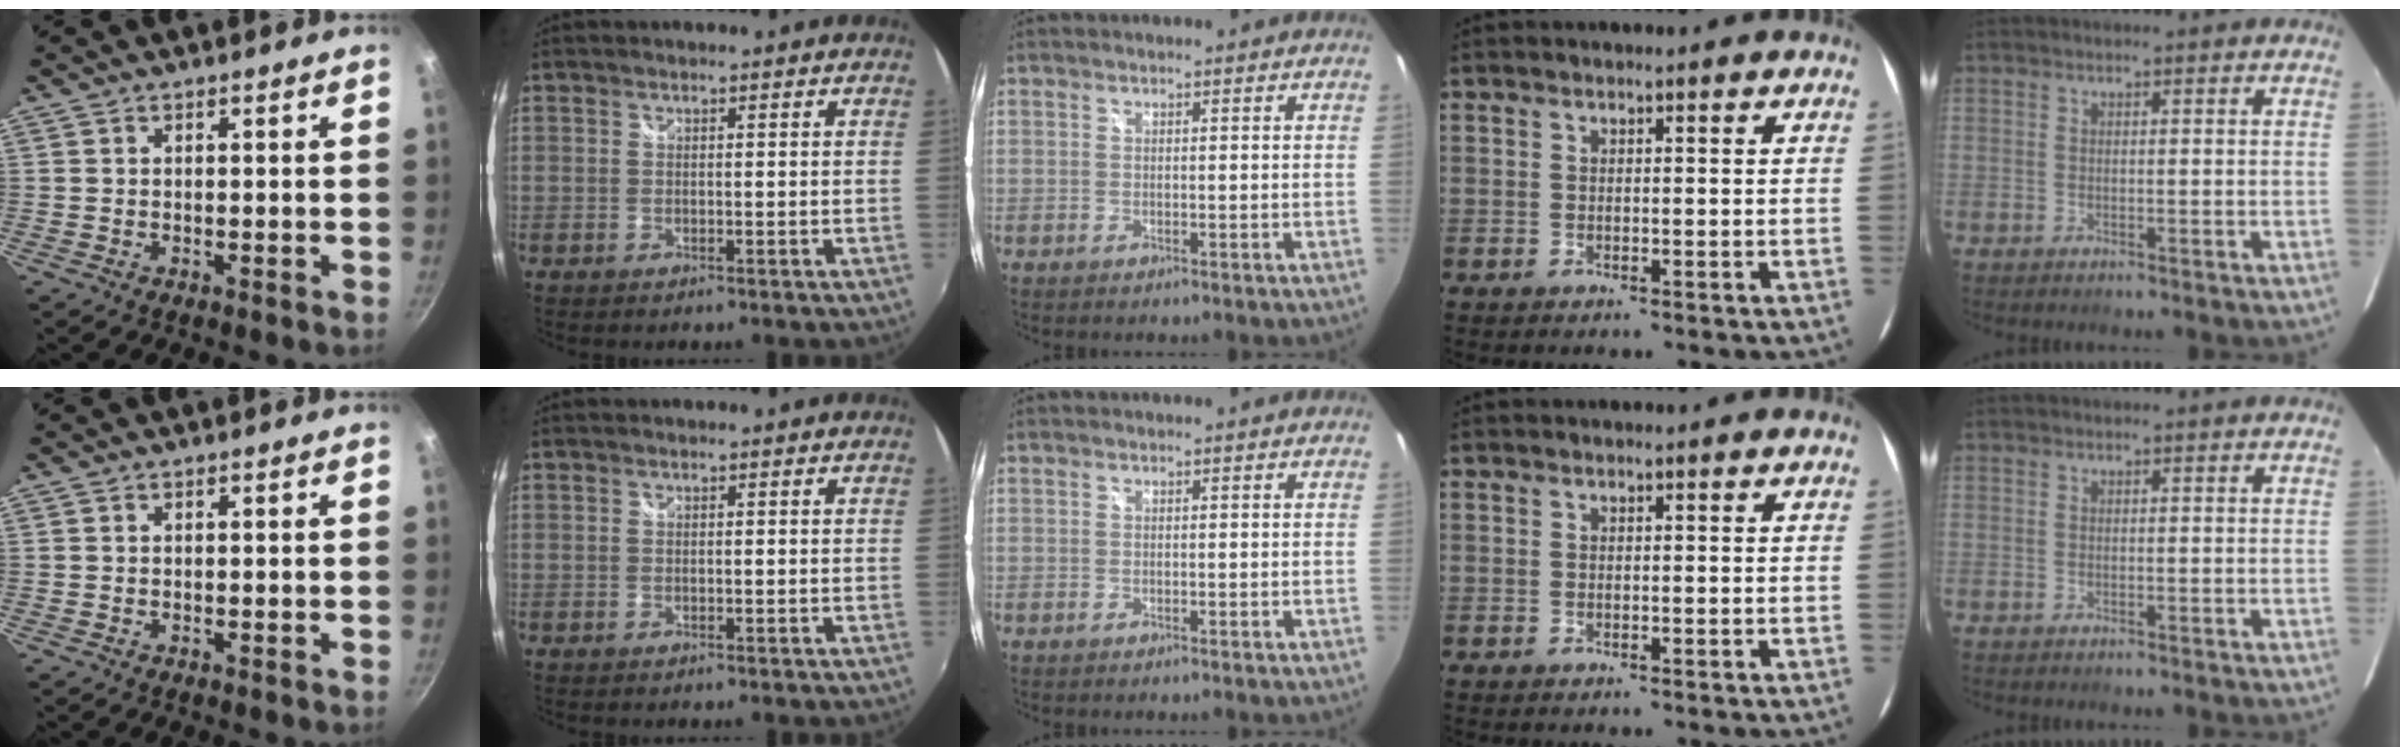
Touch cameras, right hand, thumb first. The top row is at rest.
{}